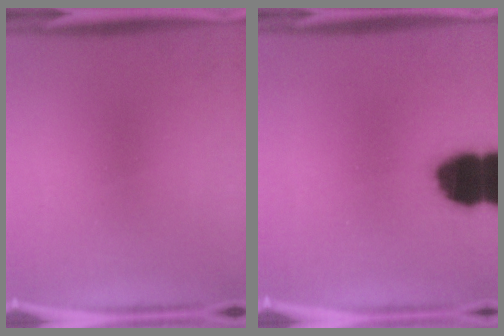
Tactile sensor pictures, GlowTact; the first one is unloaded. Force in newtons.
{"total": 15.0}